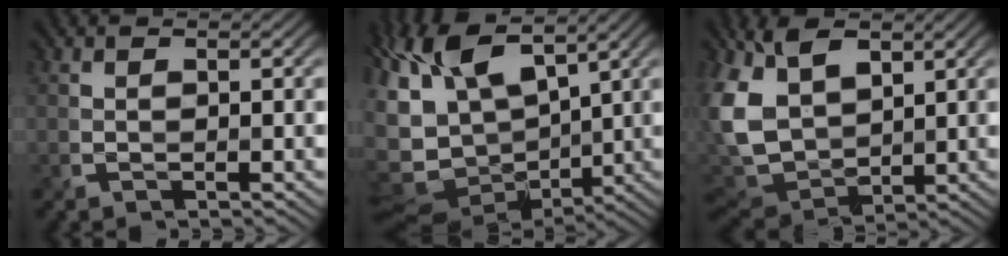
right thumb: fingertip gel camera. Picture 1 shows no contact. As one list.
[{"total": 14.0, "force": [3.7, 7.7, 11.0], "torque": [-0.240, 0.001, 0.084]}, {"total": 12.3, "force": [3.6, 8.4, 8.3], "torque": [-0.228, 0.000, 0.069]}]